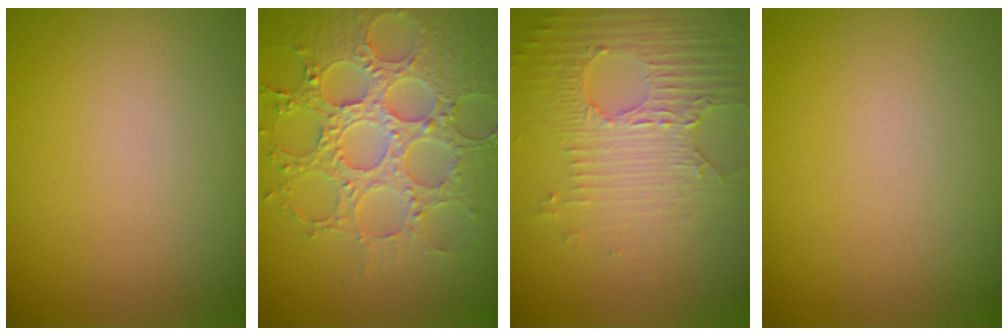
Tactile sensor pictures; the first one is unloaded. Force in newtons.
{"total": 7.2, "press": 5.9, "slide": 4.1}
{"total": 5.2, "press": 3.4, "slide": 3.9}
{"total": 0.0}